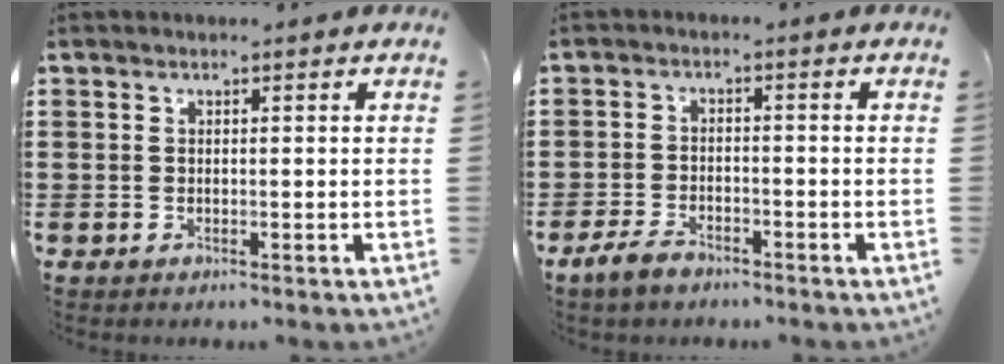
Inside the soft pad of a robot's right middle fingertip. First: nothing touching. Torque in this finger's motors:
{"motor_torque": [1.53, -0.11, 0.38, 0.03]}